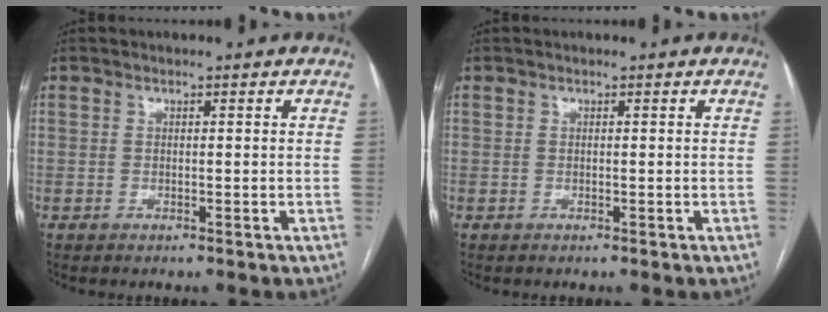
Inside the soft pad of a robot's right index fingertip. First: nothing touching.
{"total": 0.0}